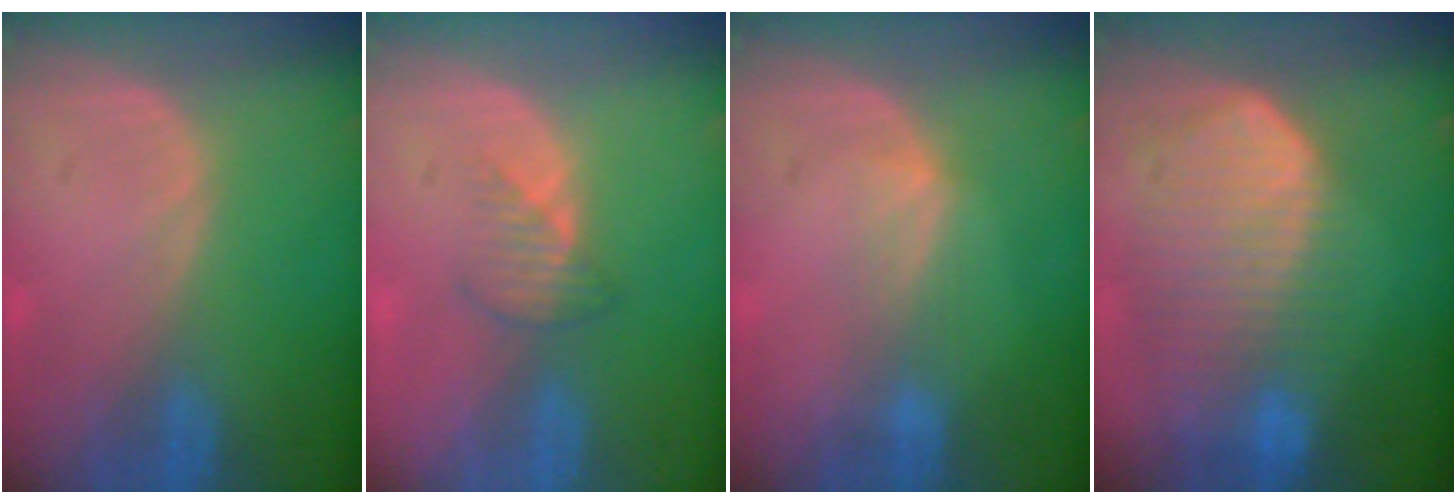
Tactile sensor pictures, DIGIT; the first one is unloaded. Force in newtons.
{"total": 2.5, "press": 2.5, "slide": 0.2}
{"total": 2.4, "press": 2.4, "slide": 0.4}
{"total": 10.4, "press": 9.0, "slide": 5.1}